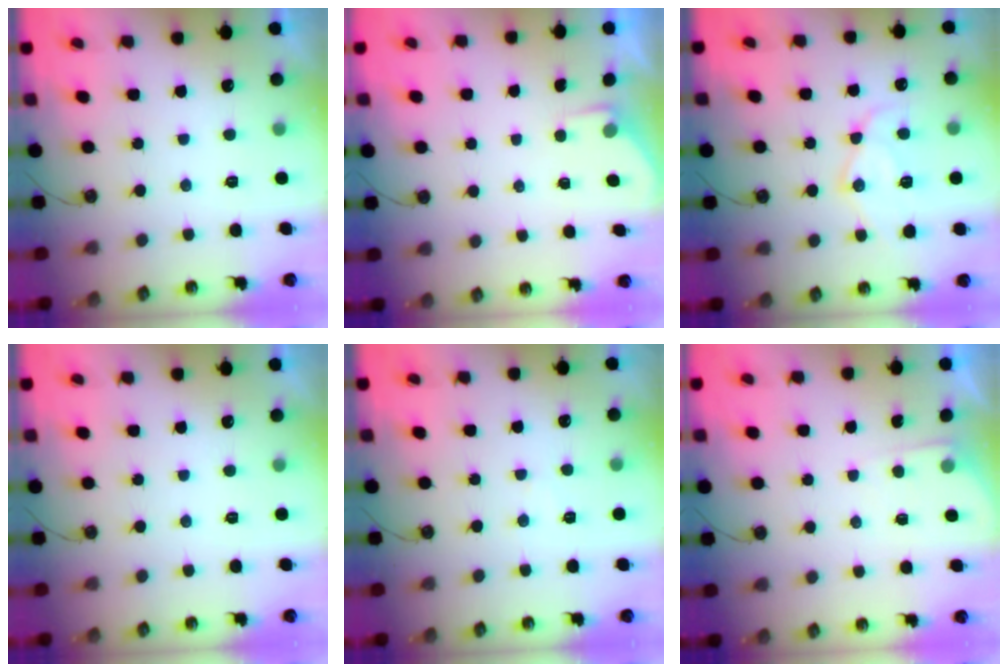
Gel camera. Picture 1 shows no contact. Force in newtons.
{"total": 1.8, "press": 1.7, "slide": 0.4}
{"total": 12.7, "press": 12.7, "slide": 1.1}
{"total": 0.0}
{"total": 3.5, "press": 3.5, "slide": 0.5}
{"total": 2.7, "press": 2.7, "slide": 0.4}